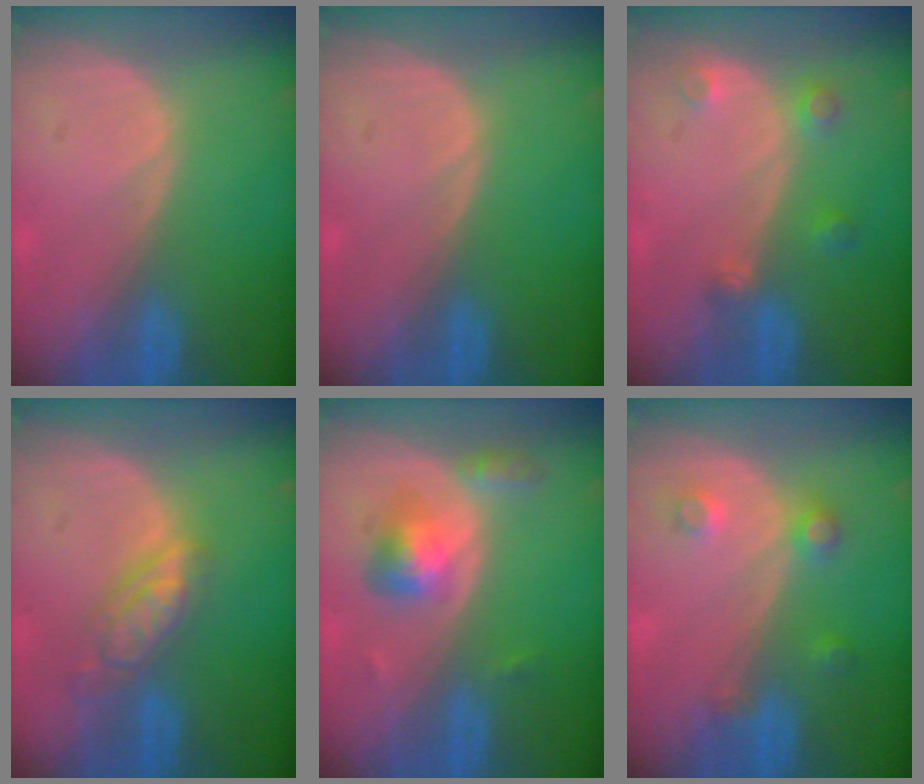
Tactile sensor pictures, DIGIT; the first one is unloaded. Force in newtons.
{"total": 0.0}
{"total": 2.9, "press": 2.8, "slide": 0.8}
{"total": 5.7, "press": 5.0, "slide": 2.7}
{"total": 4.4, "press": 4.4, "slide": 0.2}
{"total": 3.5, "press": 3.1, "slide": 1.5}